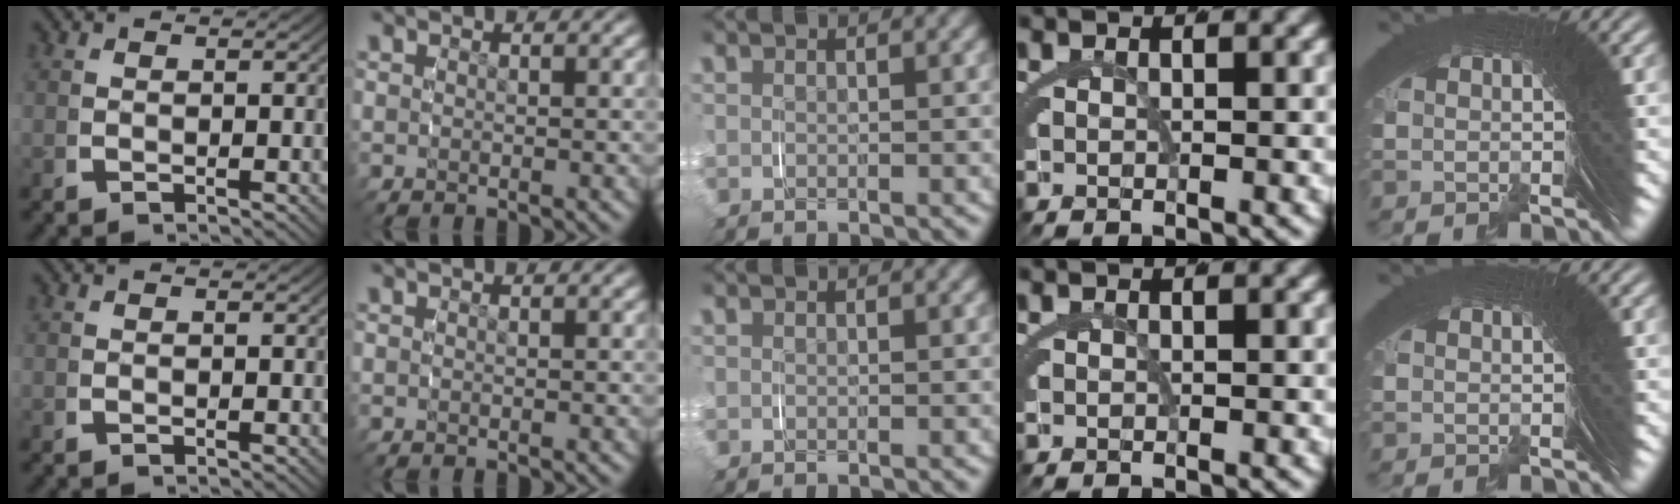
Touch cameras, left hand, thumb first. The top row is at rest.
{}